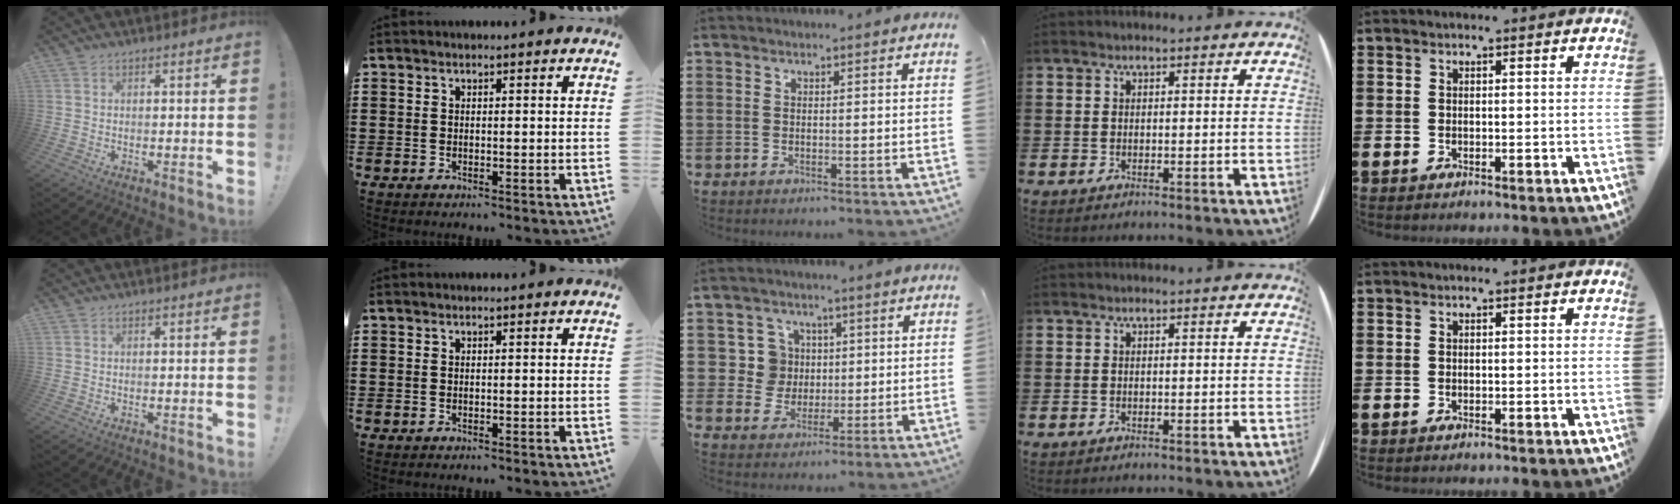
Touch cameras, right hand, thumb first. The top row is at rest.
{"middle": {"total": 6.8, "force": [1.0, 6.6, 1.6], "torque": [-0.048, 0.009, 0.020]}}